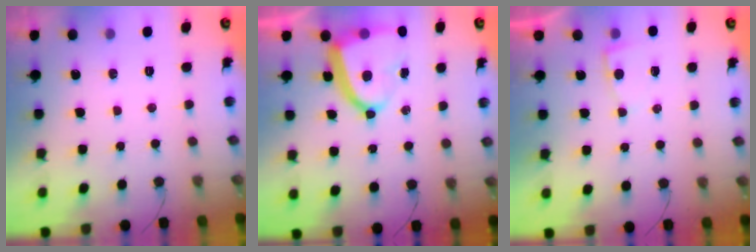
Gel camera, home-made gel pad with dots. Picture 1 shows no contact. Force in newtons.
{"total": 13.2, "press": 13.2, "slide": 1.3}
{"total": 2.2, "press": 2.2, "slide": 0.3}